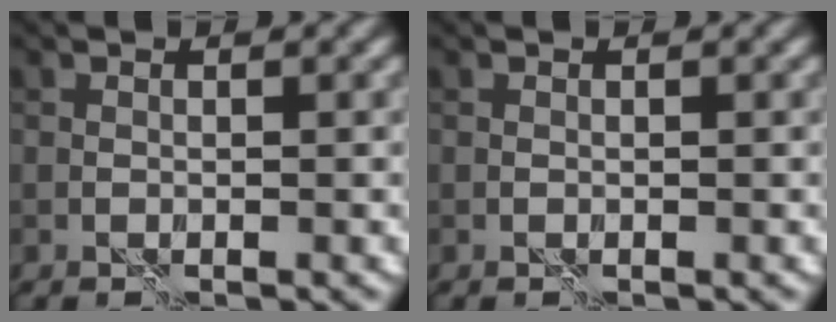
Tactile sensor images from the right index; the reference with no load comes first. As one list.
[{"total": 0.0}]